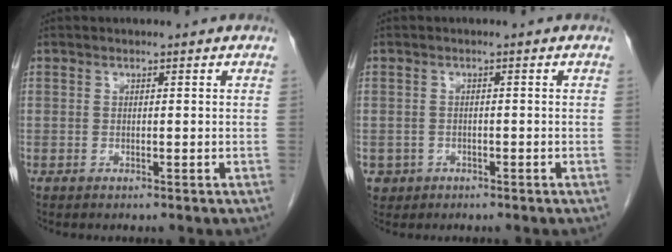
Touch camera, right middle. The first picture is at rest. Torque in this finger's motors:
{"motor_torque": [0.66, -0.68, 0.34, 0.02]}